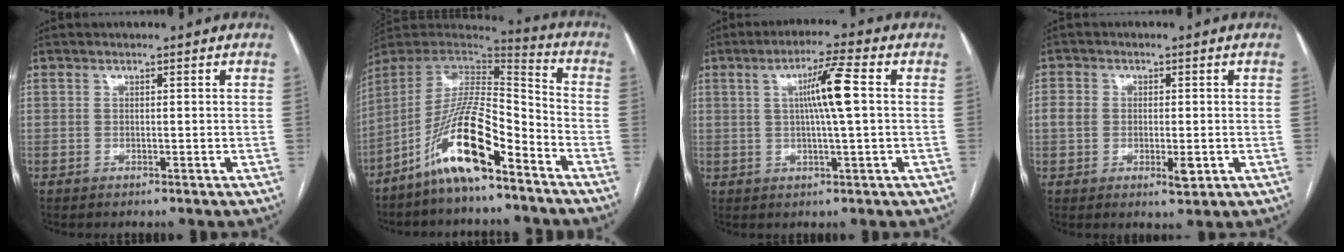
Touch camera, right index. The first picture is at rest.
{"total": 15.5, "force": [-9.6, 2.3, 11.9], "torque": [-0.231, 0.004, -0.174]}
{"total": 7.3, "force": [1.1, -0.4, 7.2], "torque": [-0.125, 0.005, 0.017]}
{"total": 4.8, "force": [-0.6, 2.9, 3.8], "torque": [-0.065, 0.003, -0.007]}